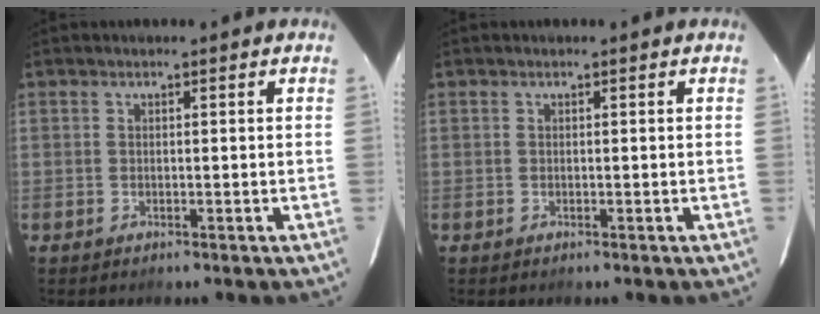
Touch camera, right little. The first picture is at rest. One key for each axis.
{"total": 0.0}